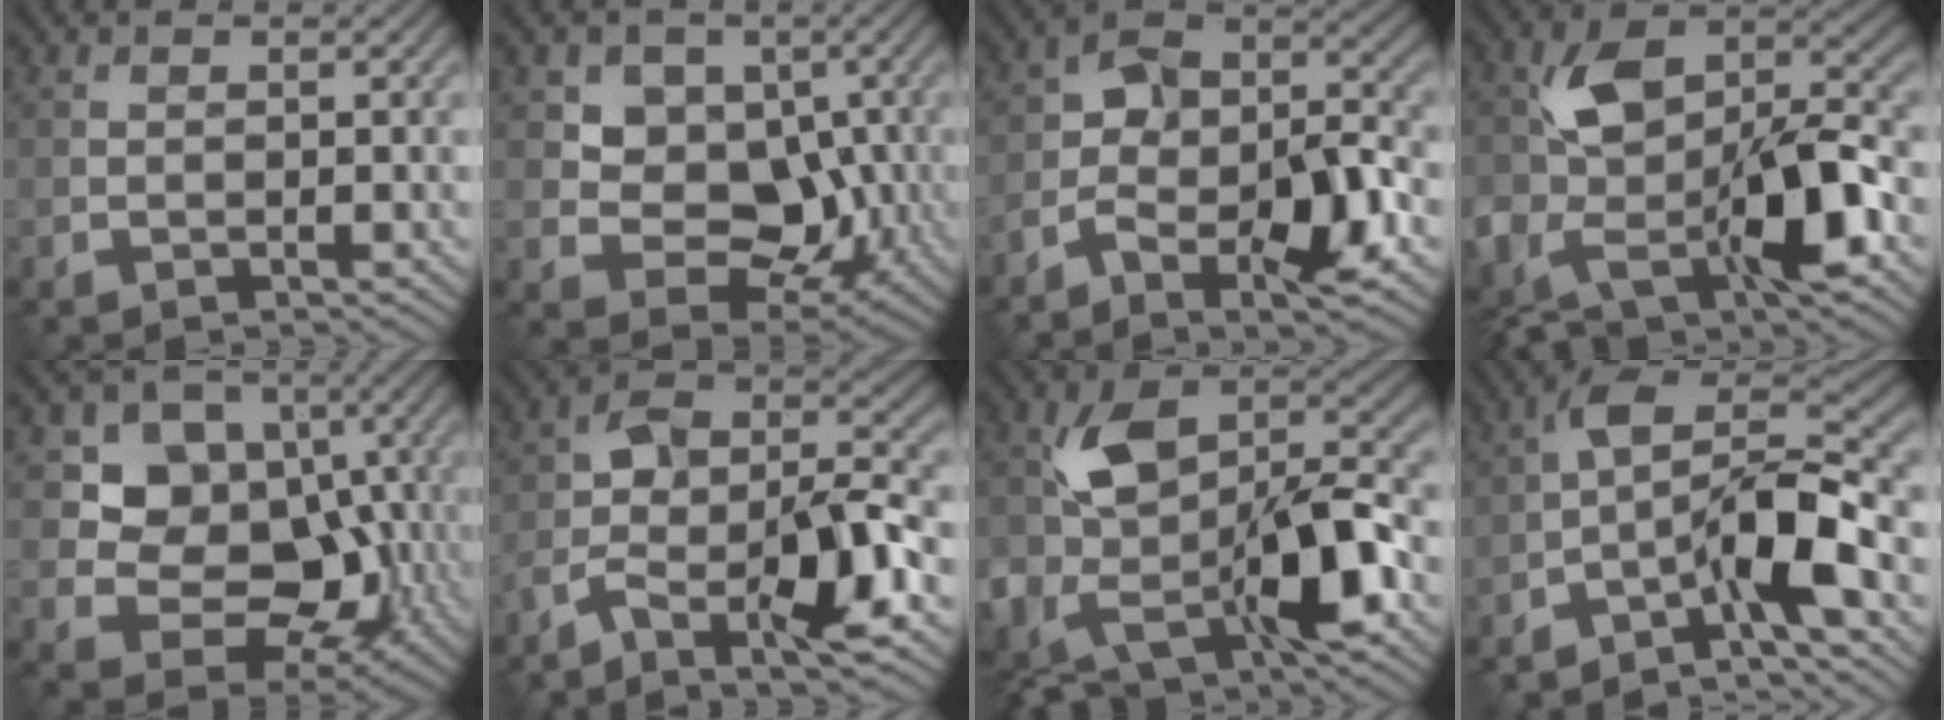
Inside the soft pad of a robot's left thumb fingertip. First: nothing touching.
{"total": 7.5, "force": [0.8, 6.2, 4.1], "torque": [-0.075, -0.015, -0.001]}
{"total": 10.6, "force": [-4.5, 5.1, 8.1], "torque": [-0.145, -0.004, -0.090]}
{"total": 14.4, "force": [-3.9, 8.1, 11.2], "torque": [-0.222, -0.013, -0.066]}
{"total": 10.1, "force": [0.5, 8.5, 5.4], "torque": [-0.101, -0.022, -0.010]}
{"total": 10.9, "force": [-5.6, 3.7, 8.6], "torque": [-0.153, -0.001, -0.113]}
{"total": 15.6, "force": [-3.2, 9.6, 11.9], "torque": [-0.236, -0.022, -0.052]}
{"total": 9.8, "force": [-4.4, 2.8, 8.3], "torque": [-0.133, 0.019, -0.090]}